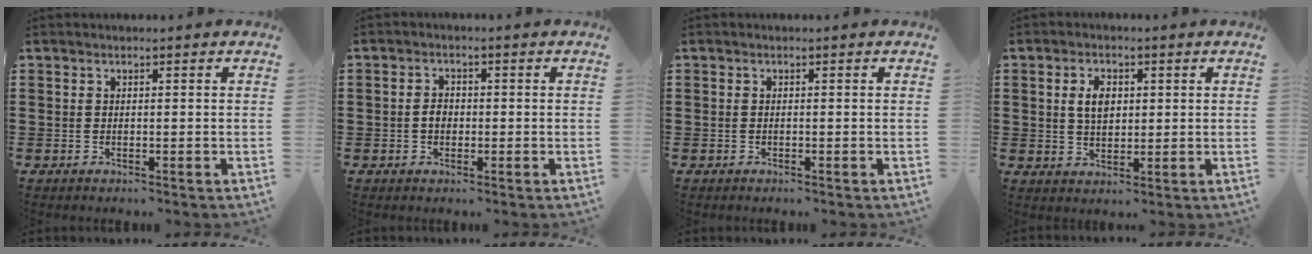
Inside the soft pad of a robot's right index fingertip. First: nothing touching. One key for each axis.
{"total": 2.1, "fx": -0.4, "fy": 1.6, "fz": 1.4, "tx": -0.028, "ty": 0.005, "tz": -0.009}
{"total": 0.0}
{"total": 4.2, "fx": 0.8, "fy": 2.5, "fz": 3.2, "tx": -0.062, "ty": 0.010, "tz": 0.011}